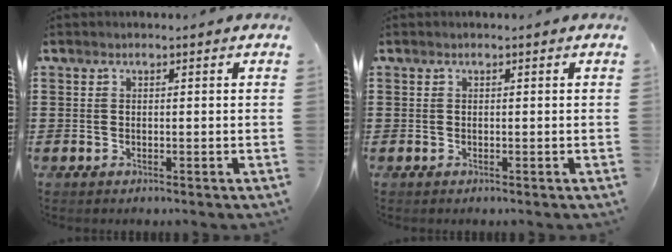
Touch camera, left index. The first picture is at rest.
{"total": 0.0}